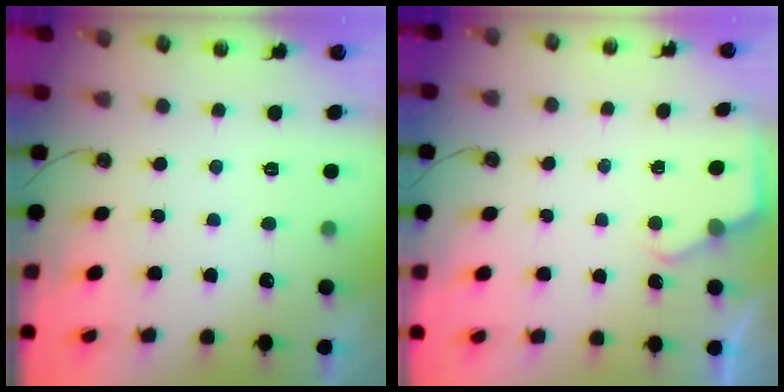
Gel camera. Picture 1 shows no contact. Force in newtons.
{"total": 2.8, "press": 2.8, "slide": 0.5}